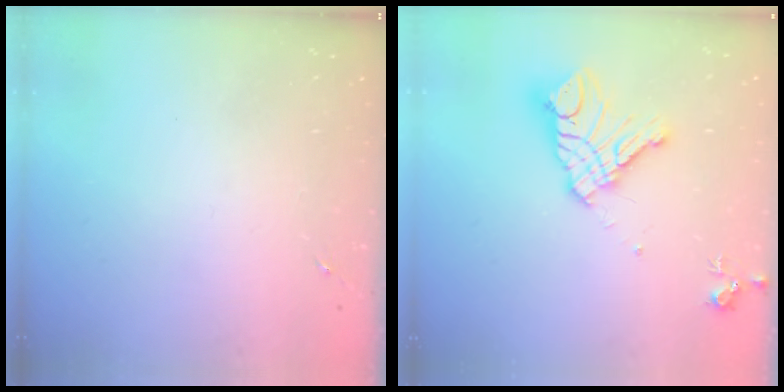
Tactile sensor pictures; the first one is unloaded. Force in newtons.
{"total": 15.8, "press": 15.7, "slide": 1.7}